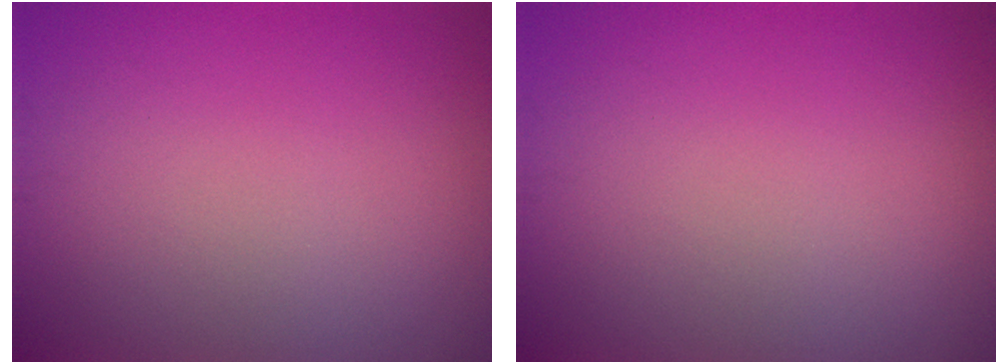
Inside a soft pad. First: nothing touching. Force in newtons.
{"total": 0.0}